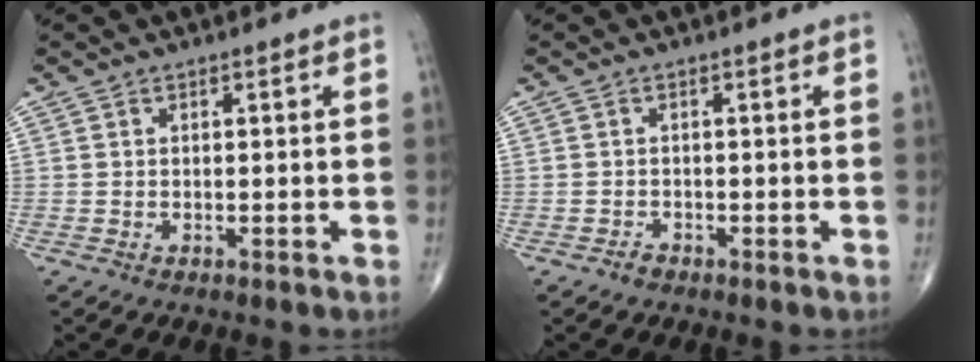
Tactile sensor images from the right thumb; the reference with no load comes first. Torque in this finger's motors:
{"motor_torque": [0.32, 0.00, -0.12, -0.05, 0.00]}